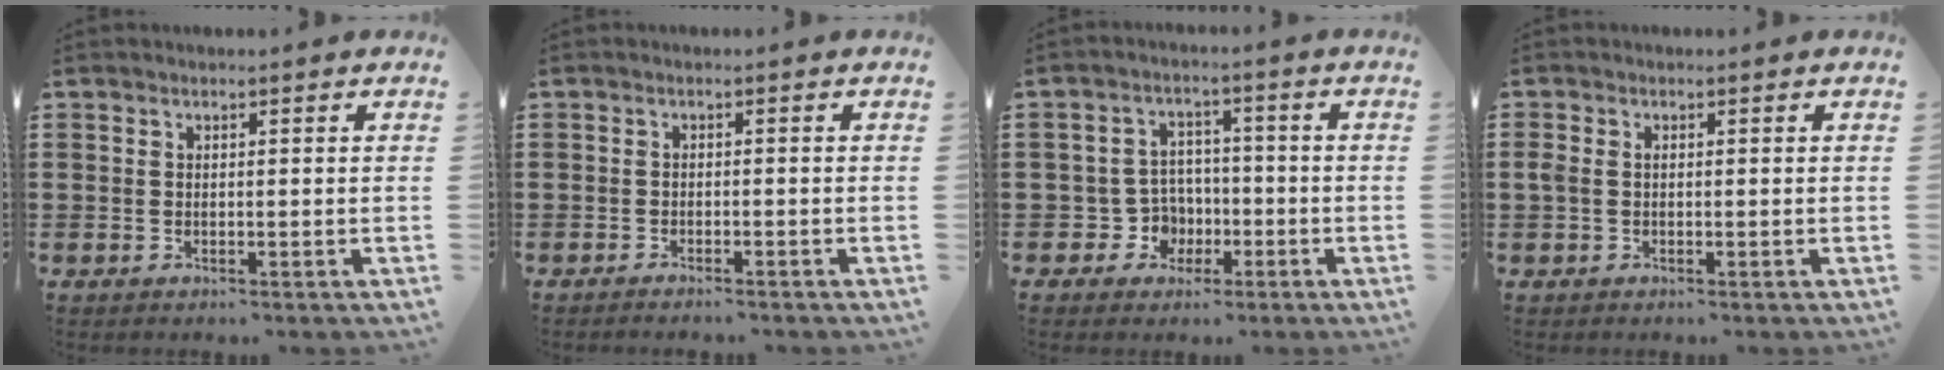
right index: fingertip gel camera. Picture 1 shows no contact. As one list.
[{"total": 1.1, "force": [-1.1, -0.2, 0.0], "torque": [-0.003, -0.002, -0.022]}, {"total": 3.7, "force": [-1.5, 3.2, 1.1], "torque": [-0.031, 0.007, -0.029]}, {"total": 1.0, "force": [-0.1, 0.7, 0.7], "torque": [-0.023, 0.002, -0.005]}]